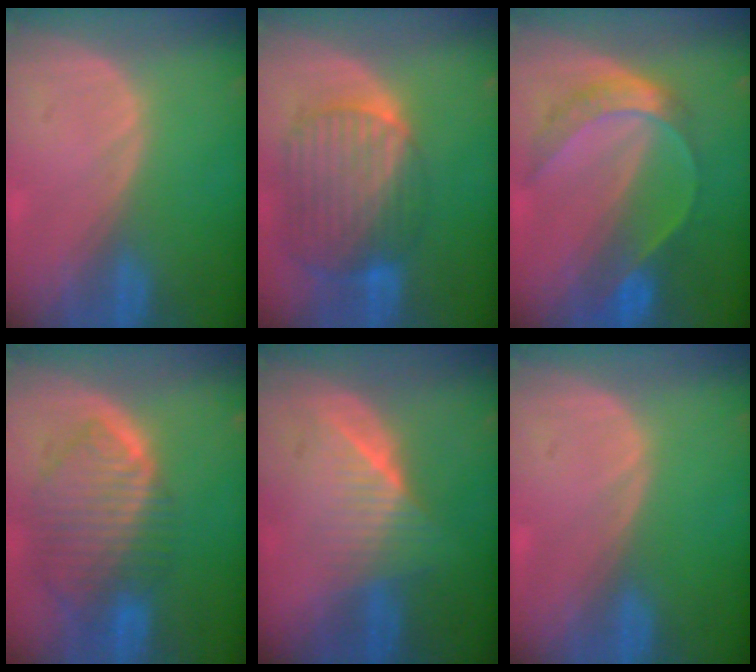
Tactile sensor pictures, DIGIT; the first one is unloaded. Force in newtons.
{"total": 10.5, "press": 8.9, "slide": 5.5}
{"total": 7.5, "press": 6.3, "slide": 4.1}
{"total": 9.9, "press": 8.4, "slide": 5.2}
{"total": 6.3, "press": 6.0, "slide": 2.0}
{"total": 0.0}